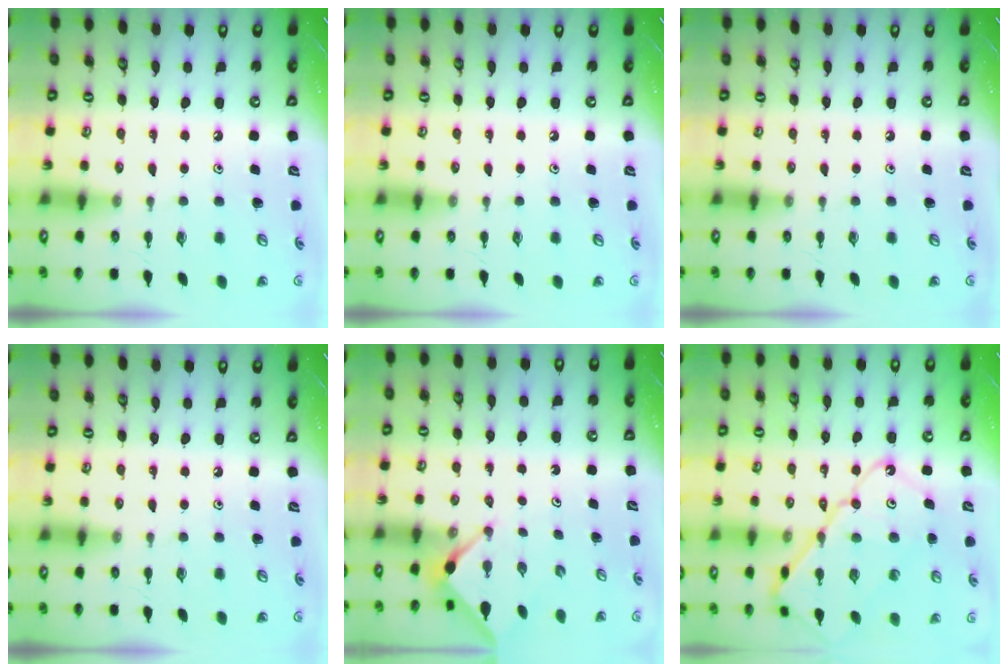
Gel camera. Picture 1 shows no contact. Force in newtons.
{"total": 0.0}
{"total": 0.0}
{"total": 0.0}
{"total": 3.2, "press": 3.1, "slide": 0.4}
{"total": 17.4, "press": 17.3, "slide": 1.9}